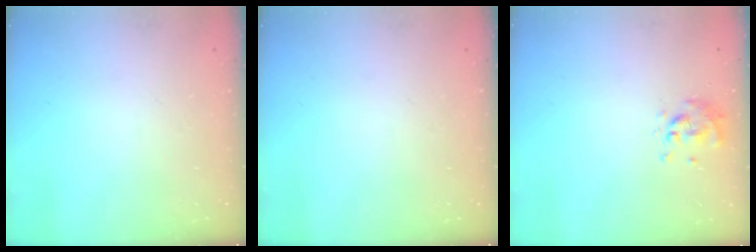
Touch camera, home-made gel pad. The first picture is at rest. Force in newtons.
{"total": 0.0}
{"total": 0.6, "press": 0.5, "slide": 0.2}